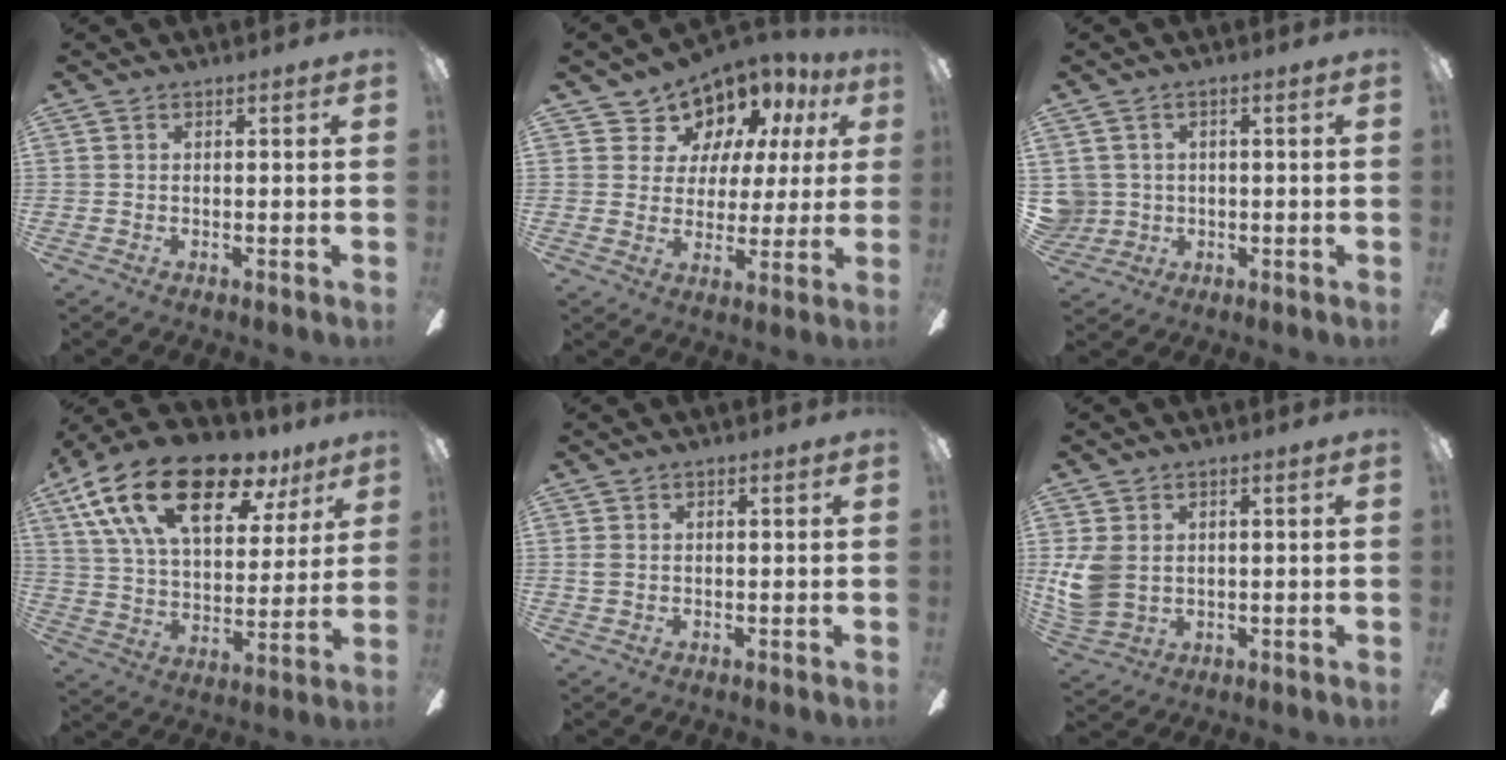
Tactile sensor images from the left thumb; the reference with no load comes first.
{"total": 9.9, "force": [7.8, 6.0, 0.9], "torque": [-0.042, -0.065, 0.151]}
{"total": 4.2, "force": [0.6, 4.1, 0.3], "torque": [-0.018, 0.007, 0.011]}
{"total": 24.0, "force": [13.8, 11.8, 15.7], "torque": [-0.263, -0.065, 0.237]}
{"total": 1.3, "force": [0.1, 1.1, 0.8], "torque": [-0.016, 0.005, 0.001]}
{"total": 8.4, "force": [0.8, 6.6, 5.1], "torque": [-0.119, 0.009, 0.018]}